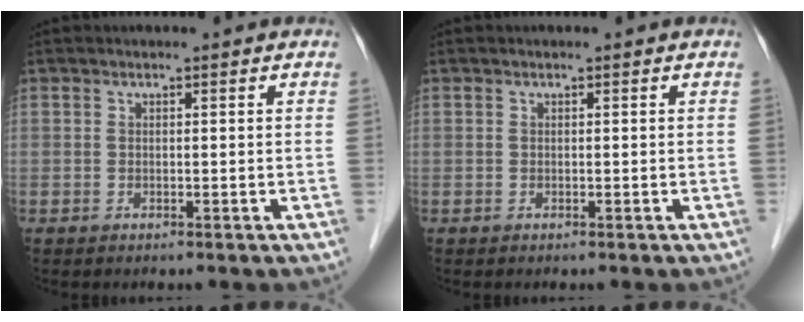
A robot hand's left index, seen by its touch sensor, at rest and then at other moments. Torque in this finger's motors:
{"motor_torque": [0.00, 0.00, 0.01, 0.00]}